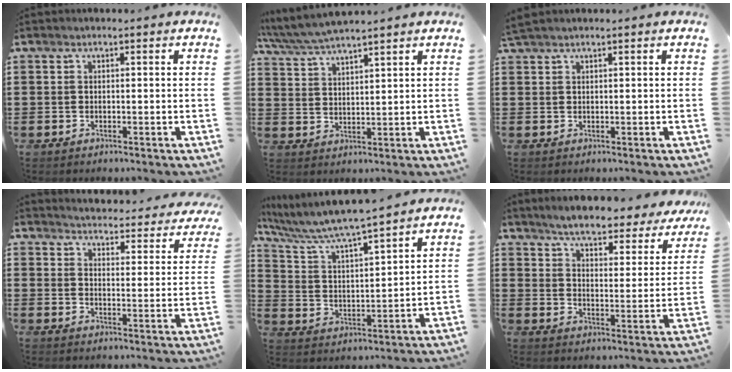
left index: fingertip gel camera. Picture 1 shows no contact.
{"total": 4.7, "force": [4.4, 0.1, 1.7], "torque": [-0.048, -0.016, 0.079]}
{"total": 1.2, "force": [1.1, 0.0, 0.5], "torque": [-0.013, 0.000, 0.022]}
{"total": 3.8, "force": [3.7, -0.5, 0.3], "torque": [-0.020, -0.042, 0.057]}
{"total": 6.8, "force": [6.1, -0.2, 2.8], "torque": [-0.083, -0.039, 0.101]}
{"total": 5.2, "force": [5.0, 0.2, 1.6], "torque": [-0.055, -0.036, 0.081]}